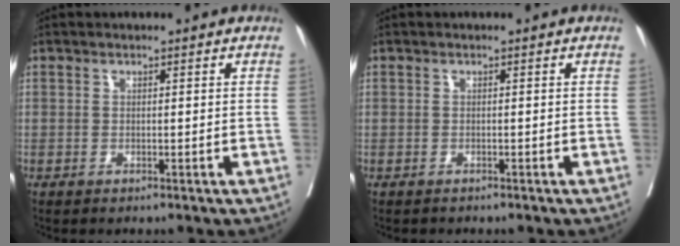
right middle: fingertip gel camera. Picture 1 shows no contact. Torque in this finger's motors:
{"motor_torque": [-0.74, 0.09, -0.34, -0.10]}